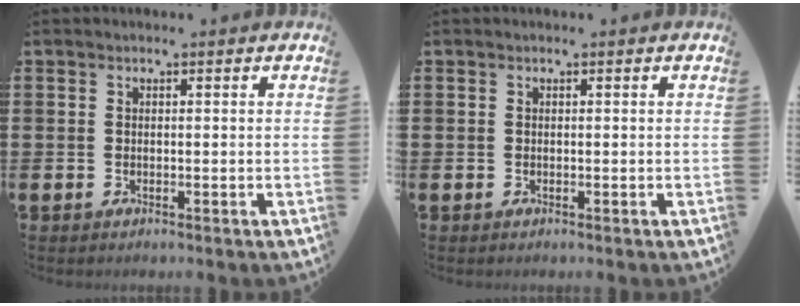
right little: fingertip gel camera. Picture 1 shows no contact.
{"total": 0.0}